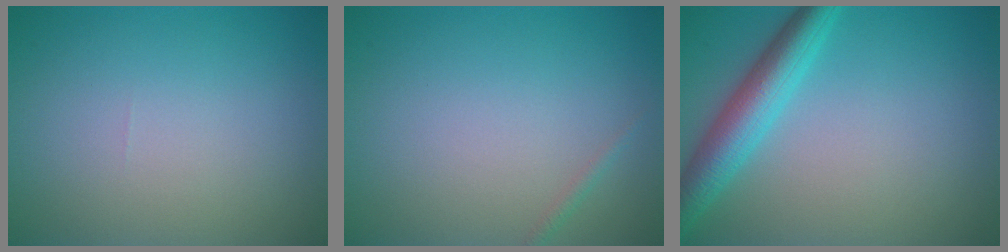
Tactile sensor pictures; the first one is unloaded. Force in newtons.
{"total": 0.6, "press": 0.6, "slide": 0.0}
{"total": 4.8, "press": 4.8, "slide": 0.1}